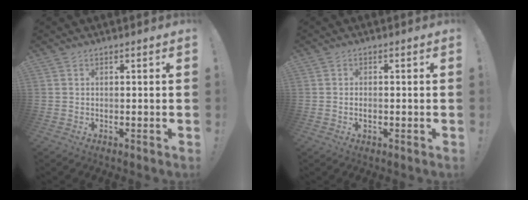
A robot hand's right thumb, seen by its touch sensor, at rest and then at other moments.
{"total": 1.3, "force": [-0.5, 0.6, 1.0], "torque": [-0.020, 0.002, -0.009]}